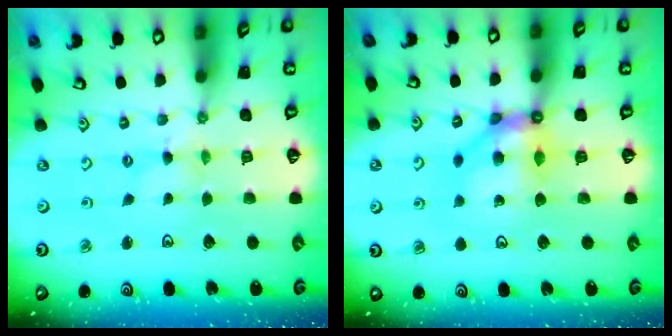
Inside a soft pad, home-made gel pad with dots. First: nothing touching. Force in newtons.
{"total": 9.5, "press": 9.5, "slide": 1.0}